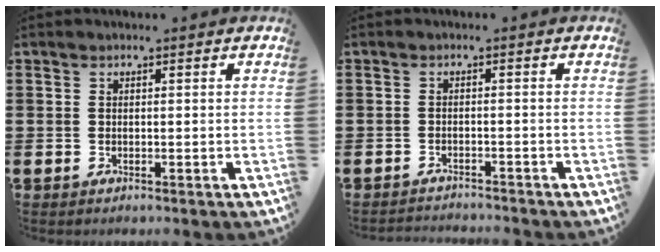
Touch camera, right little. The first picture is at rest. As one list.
[{"total": 1.4, "force": [-1.4, -0.1, -0.2], "torque": [0.000, 0.004, -0.030]}]